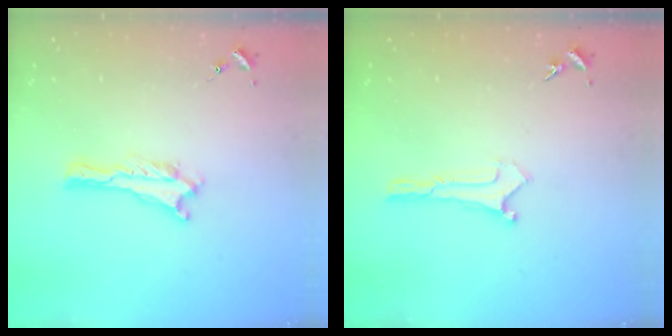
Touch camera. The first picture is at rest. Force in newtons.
{"total": 0.0}